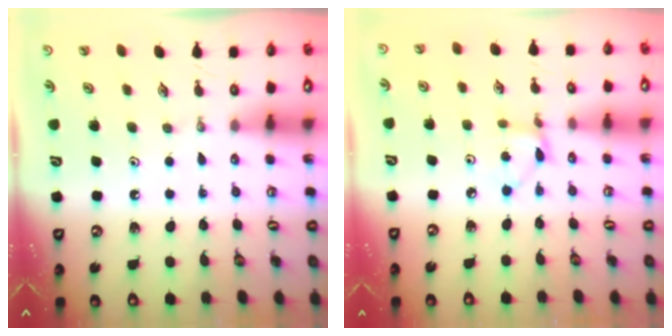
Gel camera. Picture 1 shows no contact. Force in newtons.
{"total": 3.2, "press": 3.2, "slide": 0.3}